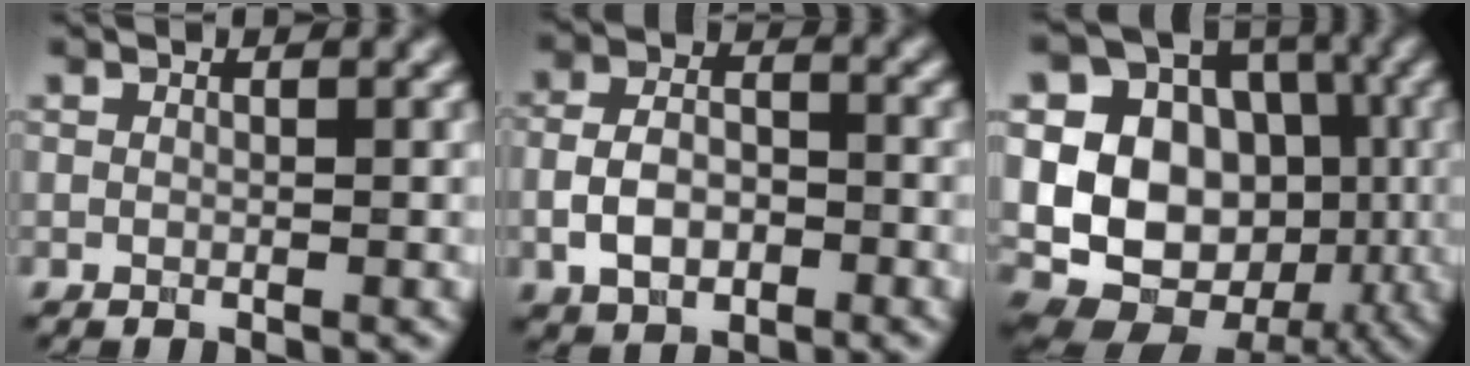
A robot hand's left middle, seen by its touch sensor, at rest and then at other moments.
{"total": 4.4, "force": [-1.3, 2.8, 3.1], "torque": [-0.061, 0.001, -0.029]}
{"total": 15.2, "force": [-1.2, 12.8, 8.1], "torque": [-0.146, 0.002, -0.029]}